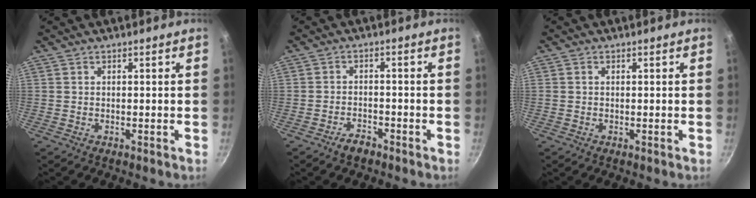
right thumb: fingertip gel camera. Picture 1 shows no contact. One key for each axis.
{"total": 3.0, "fx": -2.4, "fy": 1.4, "fz": 1.3, "tx": -0.015, "ty": 0.026, "tz": -0.039}
{"total": 0.6, "fx": 0.1, "fy": 0.5, "fz": 0.3, "tx": -0.003, "ty": 0.004, "tz": 0.001}